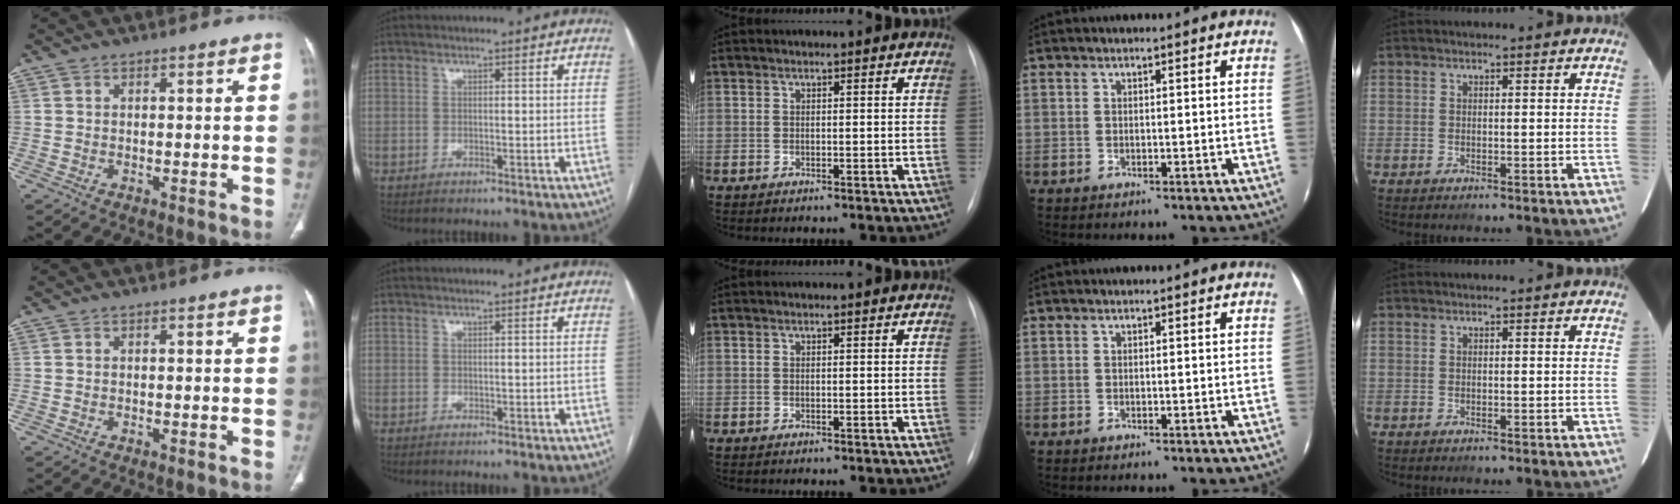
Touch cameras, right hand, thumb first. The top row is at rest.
{}